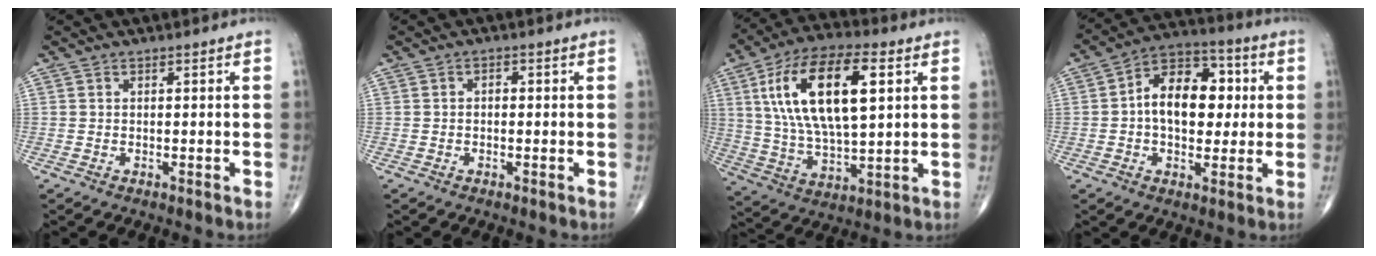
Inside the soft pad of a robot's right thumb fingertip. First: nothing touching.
{"total": 0.9, "force": [0.0, 0.6, 0.7], "torque": [-0.004, 0.003, -0.004]}
{"total": 20.7, "force": [5.9, 8.7, 17.8], "torque": [-0.322, -0.003, 0.102]}
{"total": 14.2, "force": [1.1, 9.1, 10.9], "torque": [-0.131, 0.024, 0.007]}